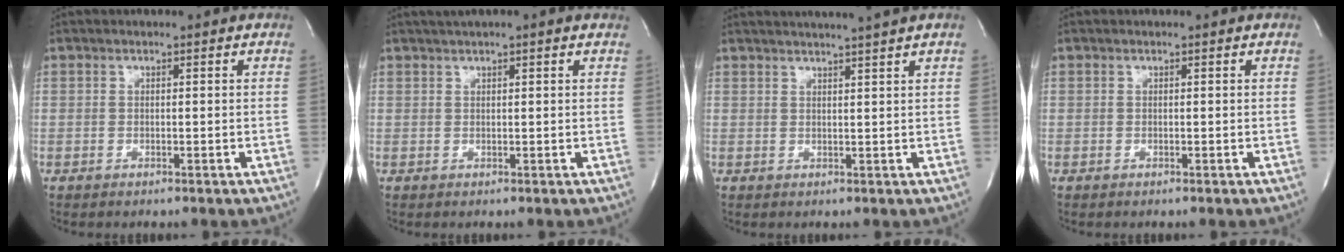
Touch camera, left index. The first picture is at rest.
{"total": 3.4, "force": [2.6, 0.0, 2.3], "torque": [-0.036, 0.023, 0.040]}
{"total": 7.1, "force": [6.2, -1.6, 3.0], "torque": [-0.038, 0.004, 0.073]}
{"total": 0.0}